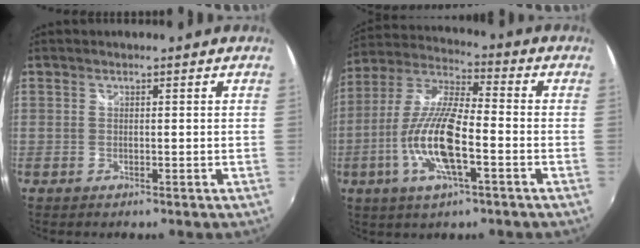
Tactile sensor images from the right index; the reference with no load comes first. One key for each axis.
{"total": 14.3, "fx": -4.6, "fy": 3.5, "fz": 13.1, "tx": -0.270, "ty": -0.006, "tz": -0.090}